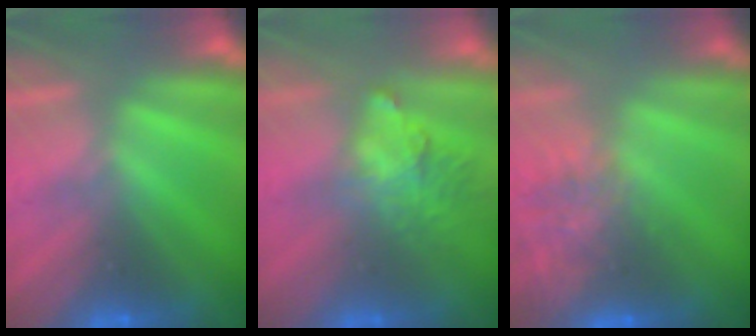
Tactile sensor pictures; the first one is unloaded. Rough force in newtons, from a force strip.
{"total": 3.7}
{"total": 7.8}